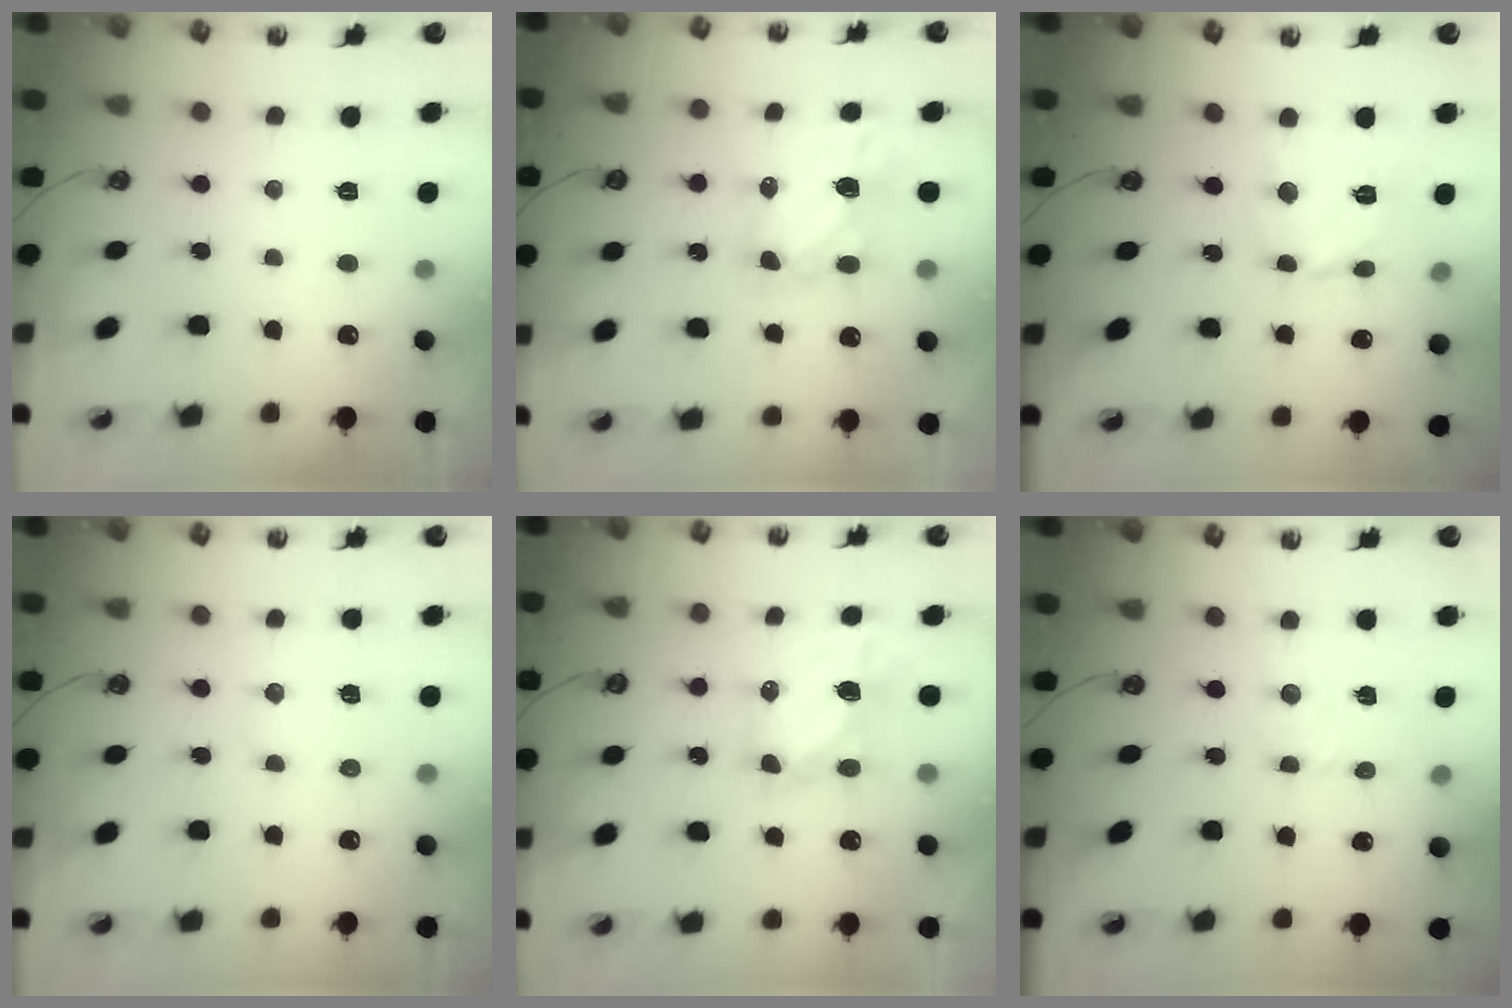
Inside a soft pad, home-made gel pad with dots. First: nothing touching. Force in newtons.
{"total": 6.6, "press": 6.5, "slide": 0.7}
{"total": 12.3, "press": 12.2, "slide": 1.7}
{"total": 6.5, "press": 6.4, "slide": 0.9}
{"total": 6.4, "press": 6.3, "slide": 0.6}
{"total": 2.8, "press": 2.8, "slide": 0.4}